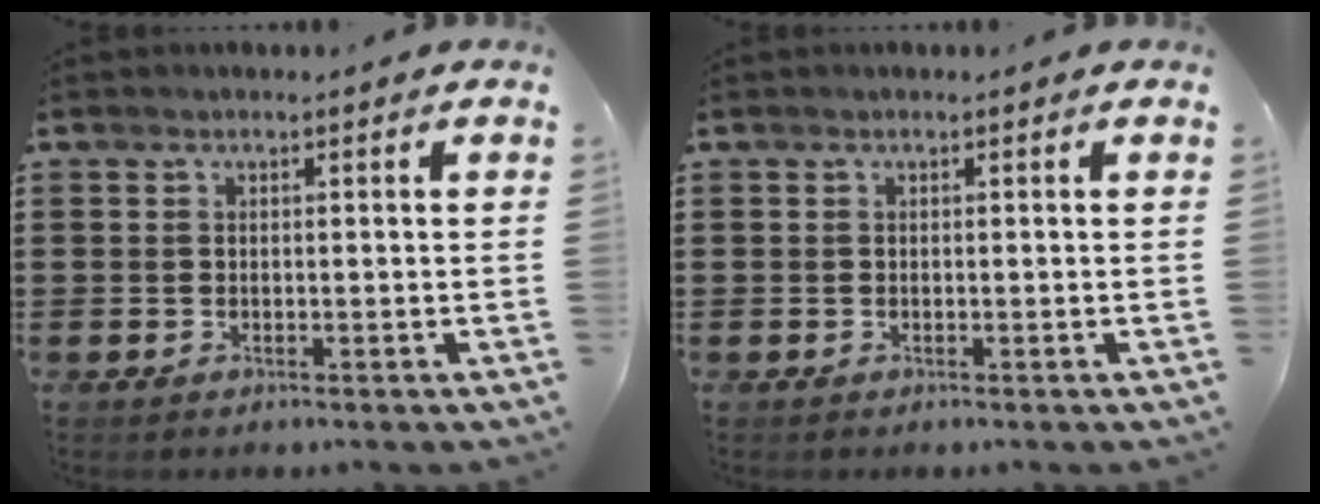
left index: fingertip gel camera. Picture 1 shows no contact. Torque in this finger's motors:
{"motor_torque": [-0.01, 0.00, 0.00, 0.00]}